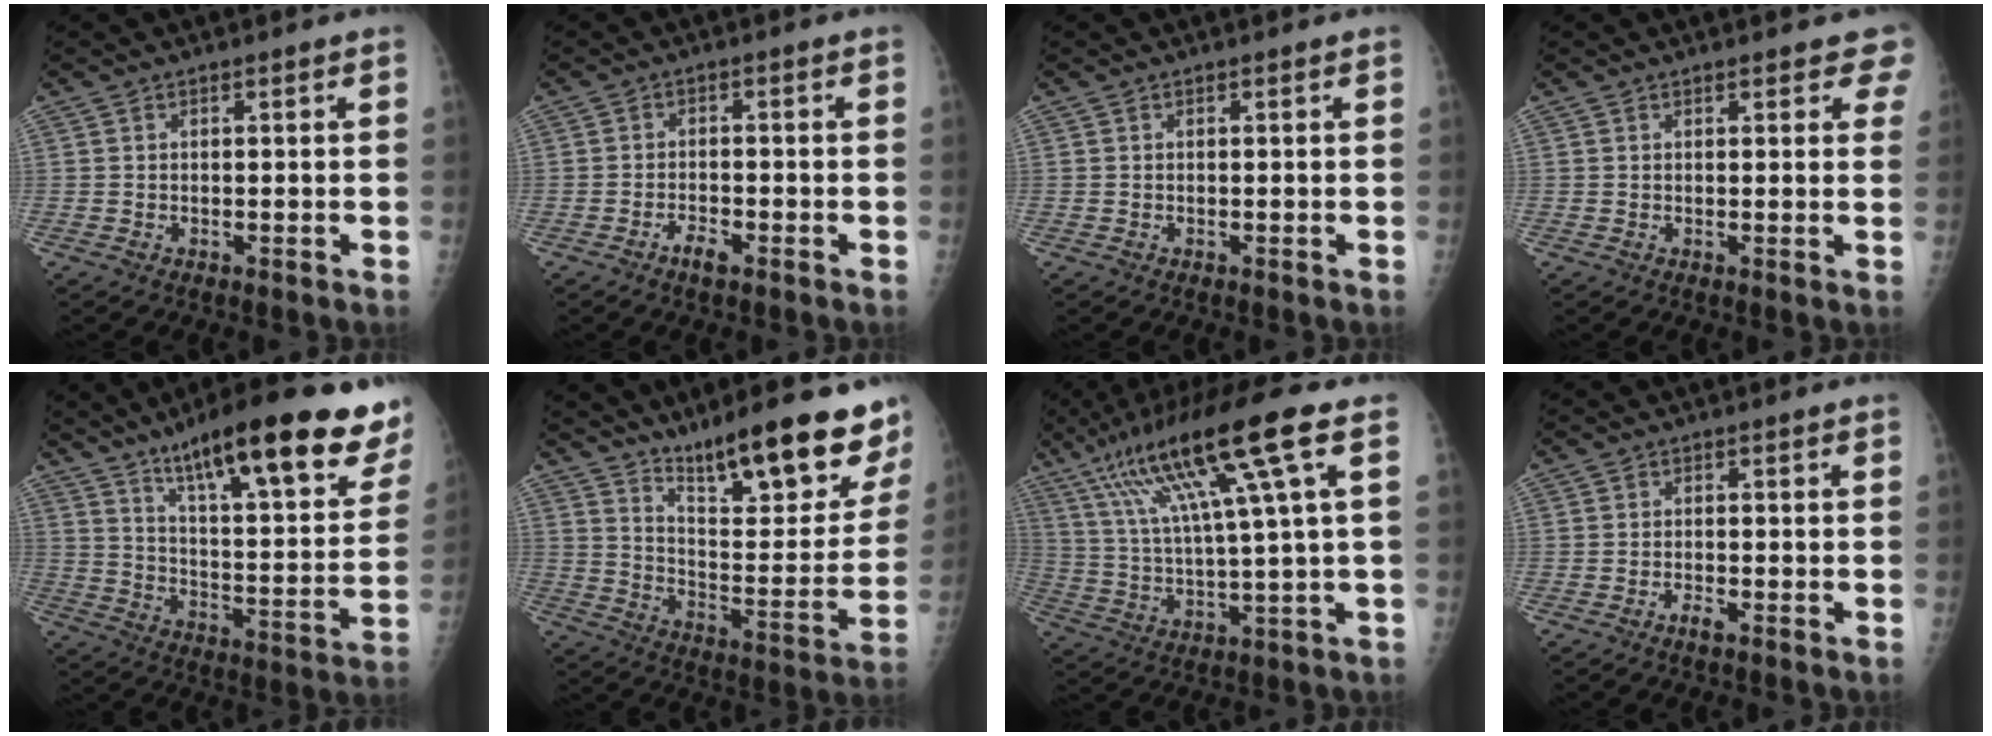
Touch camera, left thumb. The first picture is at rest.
{"total": 2.7, "force": [-1.8, 1.0, 1.6], "torque": [-0.032, 0.010, -0.034]}
{"total": 0.0}
{"total": 3.8, "force": [2.9, 1.5, 1.9], "torque": [0.010, -0.006, 0.026]}
{"total": 26.8, "force": [17.5, 6.0, 19.3], "torque": [-0.250, -0.052, 0.261]}
{"total": 21.7, "force": [16.3, 4.8, 13.5], "torque": [-0.159, -0.101, 0.251]}
{"total": 18.0, "force": [8.0, 1.0, 16.1], "torque": [-0.302, 0.004, 0.140]}
{"total": 1.6, "force": [-1.1, 0.5, 1.0], "torque": [-0.023, 0.004, -0.022]}